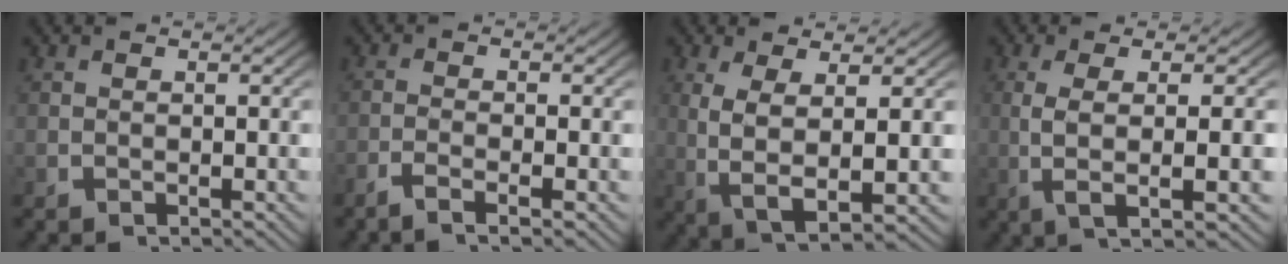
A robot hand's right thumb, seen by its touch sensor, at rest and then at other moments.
{"total": 2.0, "force": [-1.4, 0.3, 1.5], "torque": [-0.038, -0.004, -0.030]}
{"total": 7.4, "force": [-0.2, 3.9, 6.3], "torque": [-0.161, -0.039, 0.024]}
{"total": 6.1, "force": [0.1, 1.5, 5.9], "torque": [-0.124, -0.006, 0.012]}